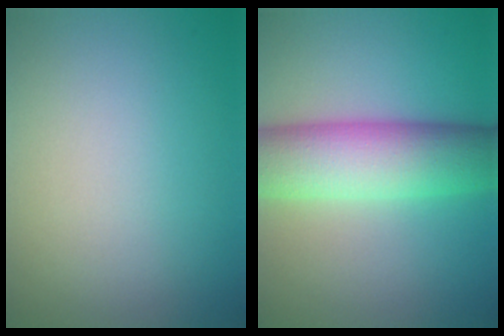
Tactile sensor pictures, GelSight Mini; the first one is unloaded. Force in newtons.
{"total": 8.8, "press": 8.8, "slide": 0.2}